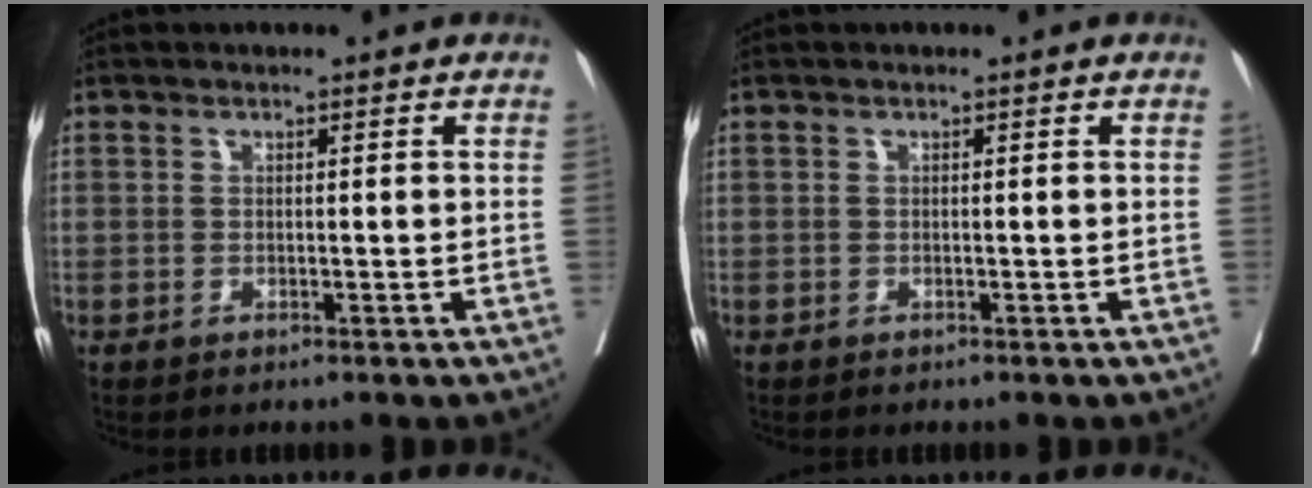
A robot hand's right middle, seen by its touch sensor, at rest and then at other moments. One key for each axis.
{"total": 0.0}